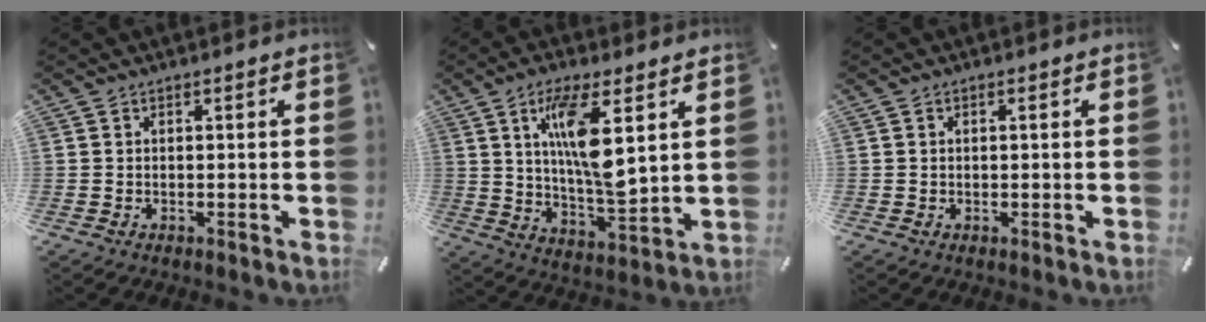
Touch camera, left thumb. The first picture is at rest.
{"total": 13.8, "force": [5.1, 4.1, 12.2], "torque": [-0.234, -0.022, 0.082]}
{"total": 0.6, "force": [0.1, 0.3, 0.6], "torque": [-0.011, 0.002, 0.000]}